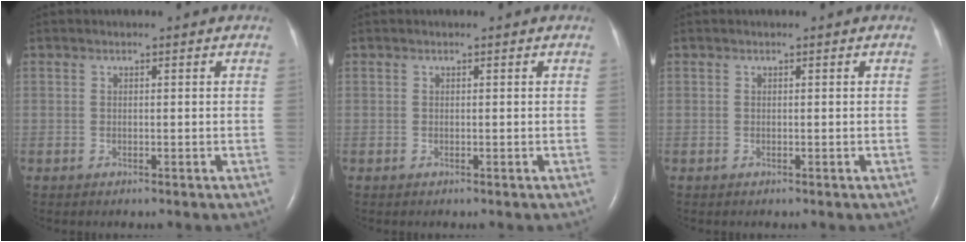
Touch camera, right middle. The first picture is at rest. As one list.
[{"total": 0.0}, {"total": 0.0}]